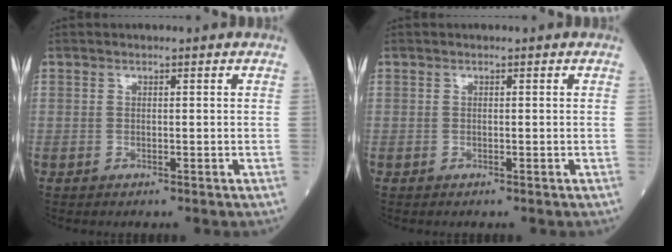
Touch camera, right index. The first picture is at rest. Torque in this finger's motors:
{"motor_torque": [0.00, 0.00, 0.00, 0.01]}